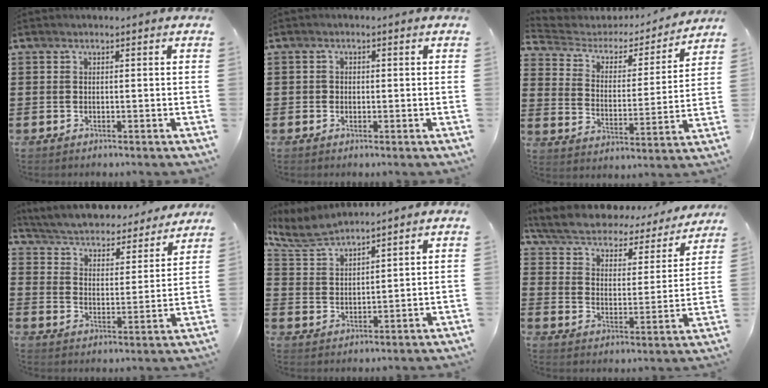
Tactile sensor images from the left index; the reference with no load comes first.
{"total": 0.9, "force": [0.0, 0.9, 0.3], "torque": [-0.009, 0.006, 0.000]}
{"total": 3.5, "force": [2.9, 1.7, 0.9], "torque": [-0.043, -0.022, 0.040]}
{"total": 3.7, "force": [3.7, 0.2, 0.6], "torque": [-0.035, -0.035, 0.054]}
{"total": 5.1, "force": [4.8, 0.7, 1.5], "torque": [-0.049, -0.017, 0.087]}
{"total": 4.6, "force": [4.4, 1.0, 1.2], "torque": [-0.048, -0.033, 0.069]}